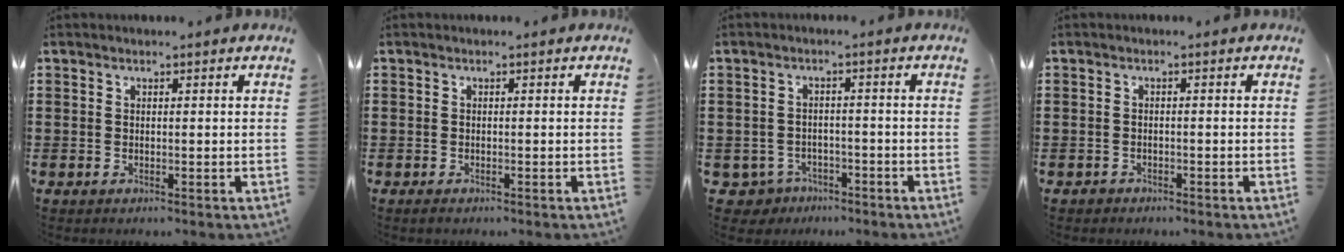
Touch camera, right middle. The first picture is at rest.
{"total": 0.7, "force": [-0.6, 0.5, 0.1], "torque": [-0.003, 0.001, -0.012]}
{"total": 3.1, "force": [-2.7, 1.5, 0.1], "torque": [-0.027, -0.003, -0.063]}
{"total": 1.2, "force": [-1.0, 0.6, -0.1], "torque": [-0.002, 0.004, -0.024]}